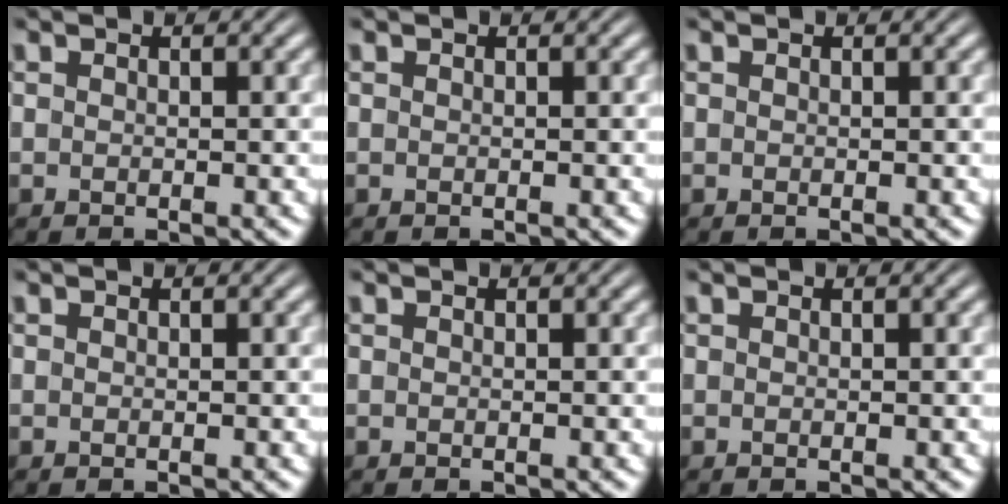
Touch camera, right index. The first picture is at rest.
{"total": 0.0}
{"total": 0.0}
{"total": 0.0}
{"total": 0.0}
{"total": 0.0}